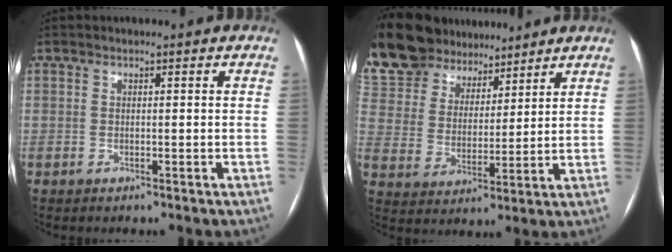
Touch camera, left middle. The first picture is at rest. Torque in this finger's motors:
{"motor_torque": [0.42, -0.29, 1.05, 0.21]}